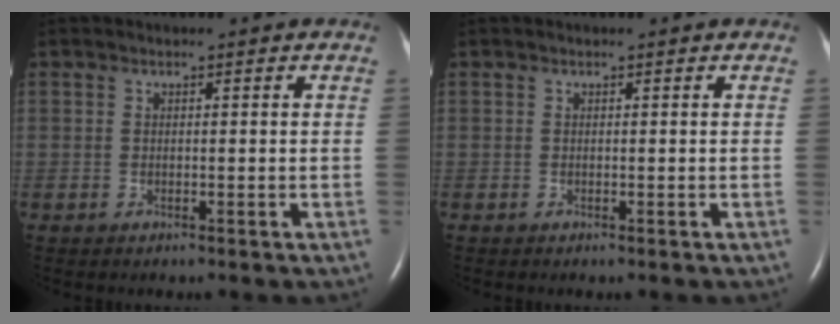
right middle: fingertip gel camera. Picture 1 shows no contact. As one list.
[{"total": 0.0}]